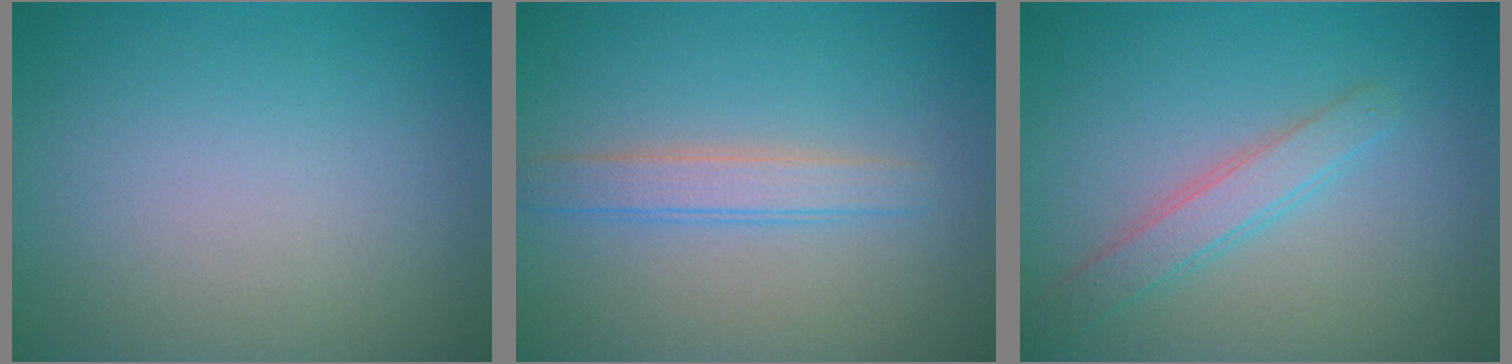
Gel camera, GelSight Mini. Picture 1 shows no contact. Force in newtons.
{"total": 2.4, "press": 2.4, "slide": 0.2}
{"total": 2.5, "press": 2.5, "slide": 0.1}